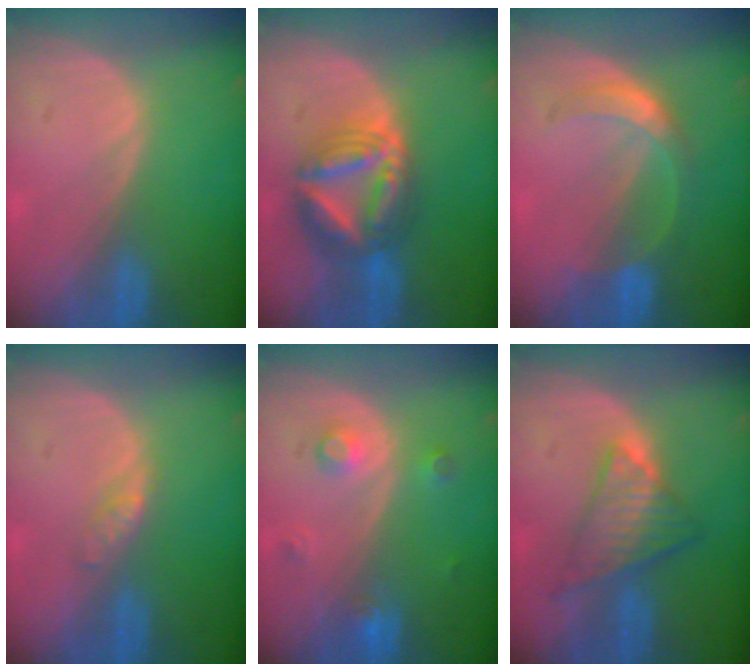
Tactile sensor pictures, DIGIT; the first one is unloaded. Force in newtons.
{"total": 9.0, "press": 9.0, "slide": 0.9}
{"total": 5.7, "press": 5.0, "slide": 2.7}
{"total": 2.0, "press": 2.0, "slide": 0.1}
{"total": 3.4, "press": 3.0, "slide": 1.6}
{"total": 7.0, "press": 6.6, "slide": 2.5}